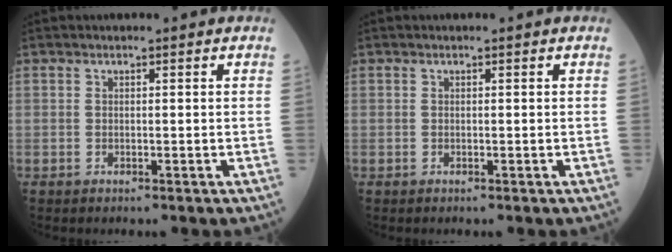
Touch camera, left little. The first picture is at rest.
{"total": 0.0}